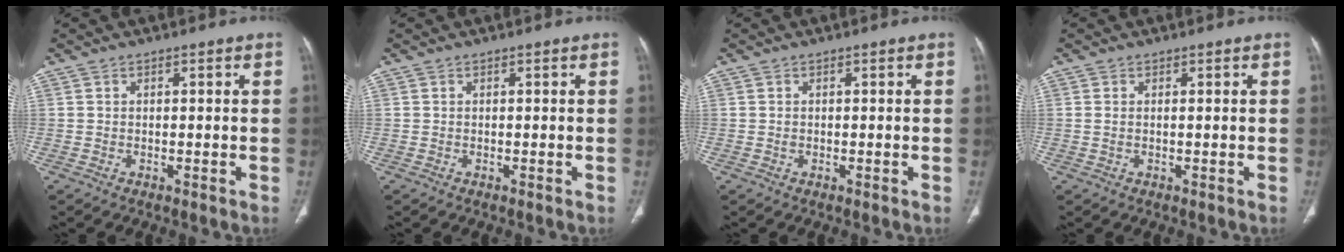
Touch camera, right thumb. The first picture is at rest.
{"total": 0.0}
{"total": 0.5, "force": [-0.1, 0.4, 0.3], "torque": [-0.005, 0.001, -0.002]}
{"total": 0.8, "force": [0.0, 0.2, 0.7], "torque": [-0.027, 0.004, 0.005]}